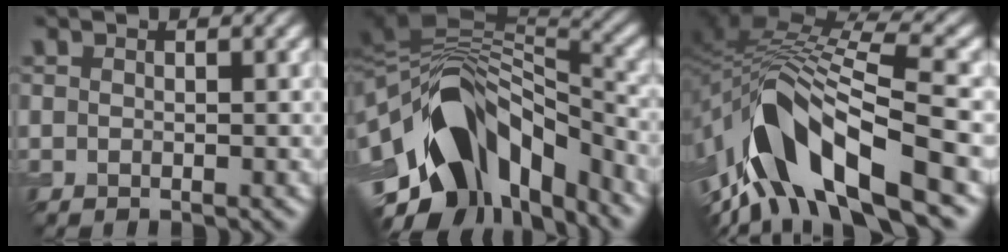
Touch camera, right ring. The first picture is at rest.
{"total": 15.0, "force": [-3.9, 9.7, 10.8], "torque": [-0.202, -0.006, -0.054]}
{"total": 12.2, "force": [-6.0, 4.5, 9.6], "torque": [-0.181, 0.014, -0.103]}